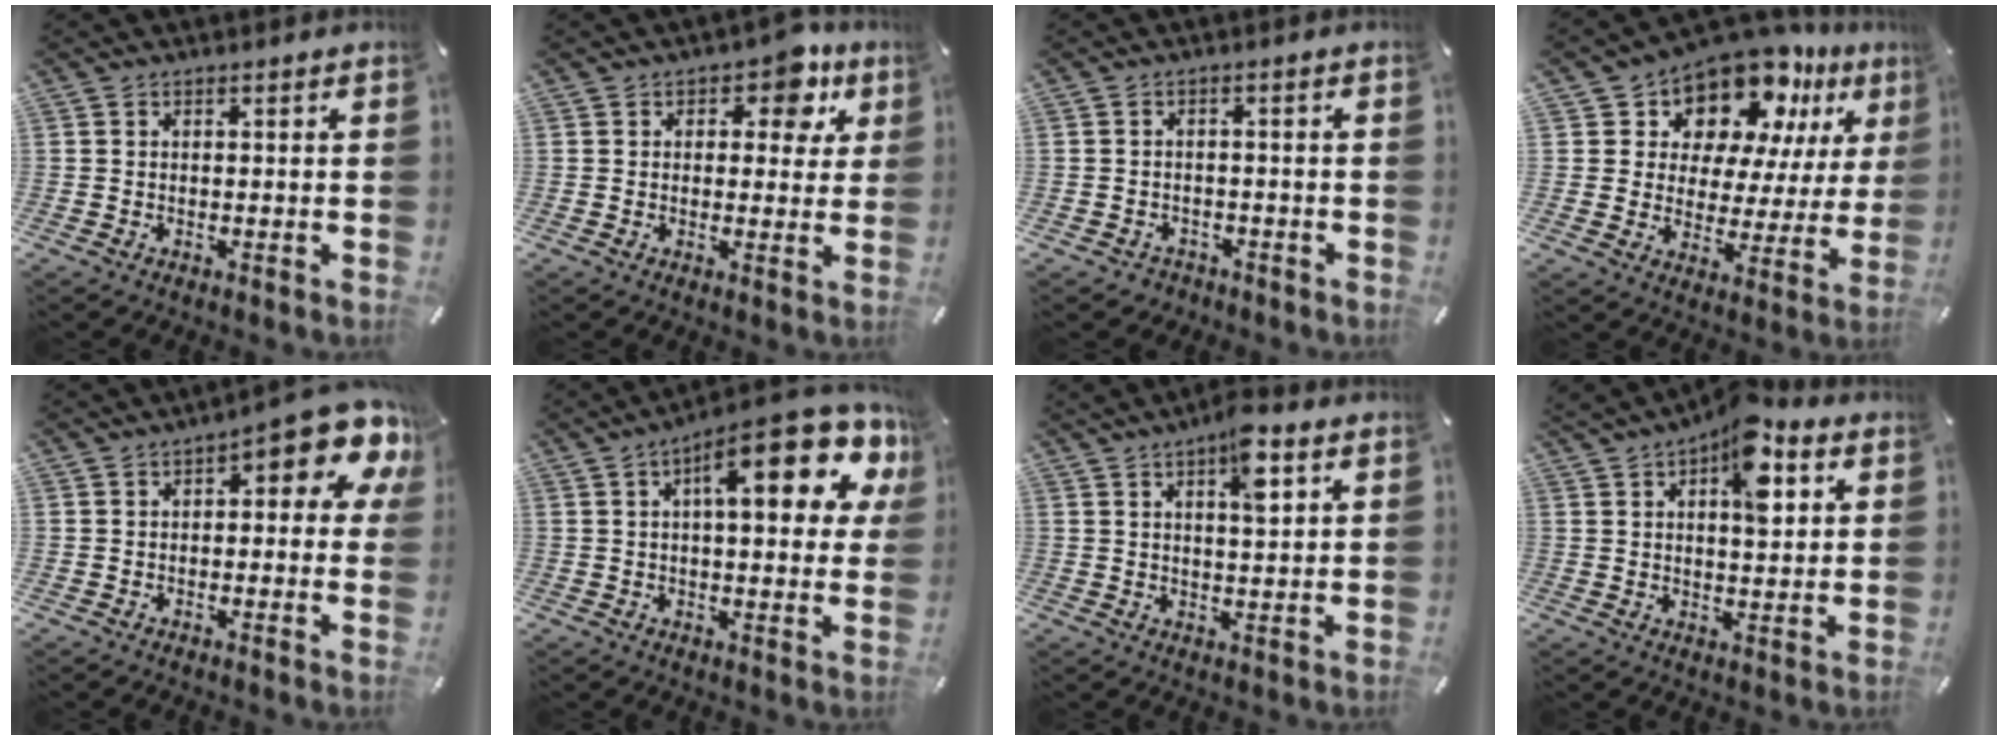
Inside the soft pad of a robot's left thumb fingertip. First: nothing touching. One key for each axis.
{"total": 7.4, "fx": 3.6, "fy": 4.7, "fz": 4.4, "tx": -0.036, "ty": -0.015, "tz": 0.052}
{"total": 2.4, "fx": -1.6, "fy": 1.7, "fz": 0.4, "tx": -0.009, "ty": 0.010, "tz": -0.034}
{"total": 13.7, "fx": 11.5, "fy": 6.7, "fz": 3.3, "tx": -0.068, "ty": -0.105, "tz": 0.206}
{"total": 10.7, "fx": 5.0, "fy": 4.0, "fz": 8.5, "tx": -0.102, "ty": -0.038, "tz": 0.081}
{"total": 17.9, "fx": 7.5, "fy": 6.5, "fz": 14.9, "tx": -0.205, "ty": -0.033, "tz": 0.114}
{"total": 7.7, "fx": 3.8, "fy": 2.5, "fz": 6.3, "tx": -0.098, "ty": -0.008, "tz": 0.059}
{"total": 12.2, "fx": 5.3, "fy": 6.2, "fz": 9.0, "tx": -0.117, "ty": -0.020, "tz": 0.086}